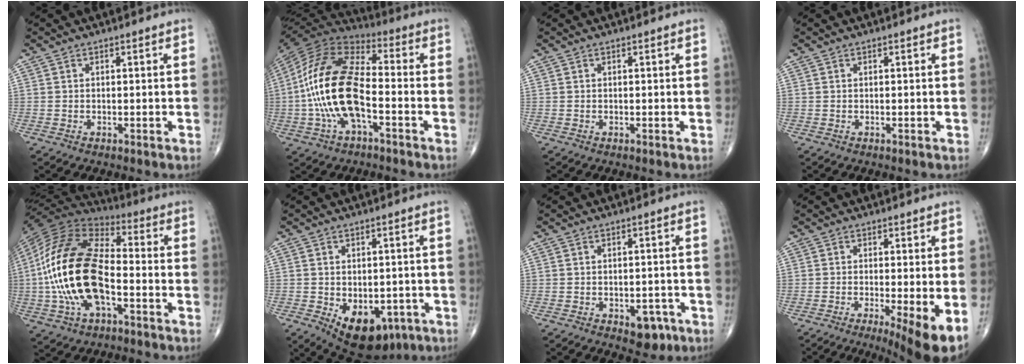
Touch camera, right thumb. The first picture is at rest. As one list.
[{"total": 18.9, "force": [-3.3, 8.8, 16.4], "torque": [-0.331, 0.035, -0.067]}, {"total": 0.0}, {"total": 0.0}, {"total": 22.5, "force": [-3.6, 11.5, 19.1], "torque": [-0.388, 0.022, -0.070]}, {"total": 12.4, "force": [-5.0, 7.5, 8.4], "torque": [-0.100, 0.001, -0.056]}, {"total": 4.7, "force": [-2.2, 2.8, 3.1], "torque": [-0.017, 0.011, -0.024]}, {"total": 8.5, "force": [-2.6, 1.4, 7.9], "torque": [-0.120, -0.022, -0.042]}]